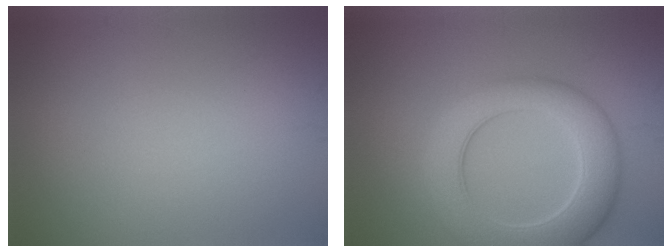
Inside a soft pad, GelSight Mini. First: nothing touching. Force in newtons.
{"total": 7.9, "press": 7.8, "slide": 0.5}